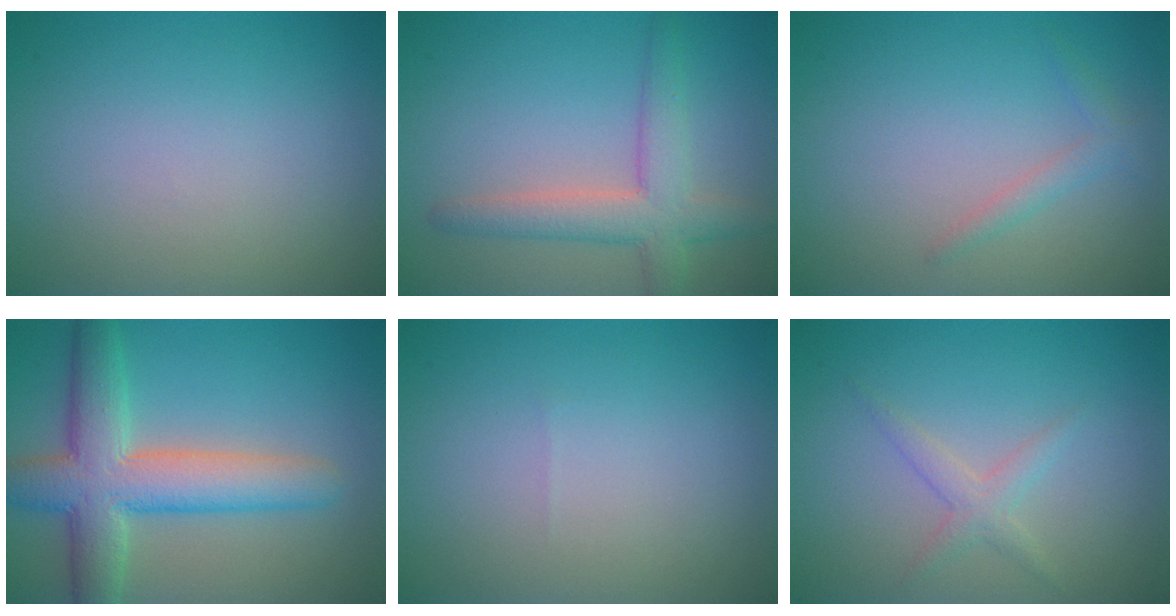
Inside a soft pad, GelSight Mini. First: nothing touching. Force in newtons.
{"total": 4.5, "press": 4.5, "slide": 0.4}
{"total": 1.3, "press": 1.3, "slide": 0.0}
{"total": 7.8, "press": 7.8, "slide": 0.5}
{"total": 0.0}
{"total": 1.7, "press": 1.7, "slide": 0.1}